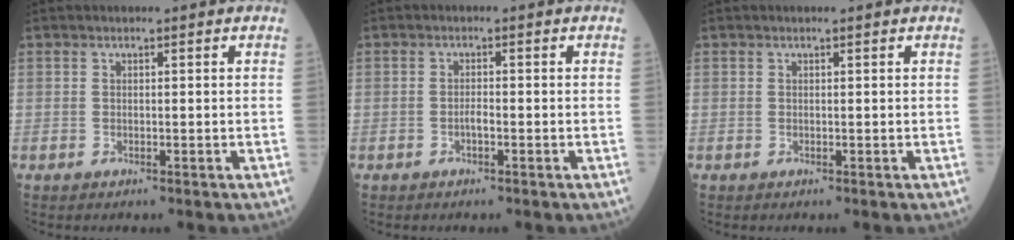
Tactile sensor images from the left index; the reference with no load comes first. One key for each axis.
{"total": 1.4, "fx": -1.0, "fy": 0.2, "fz": 1.0, "tx": -0.018, "ty": -0.003, "tz": -0.018}
{"total": 0.0}